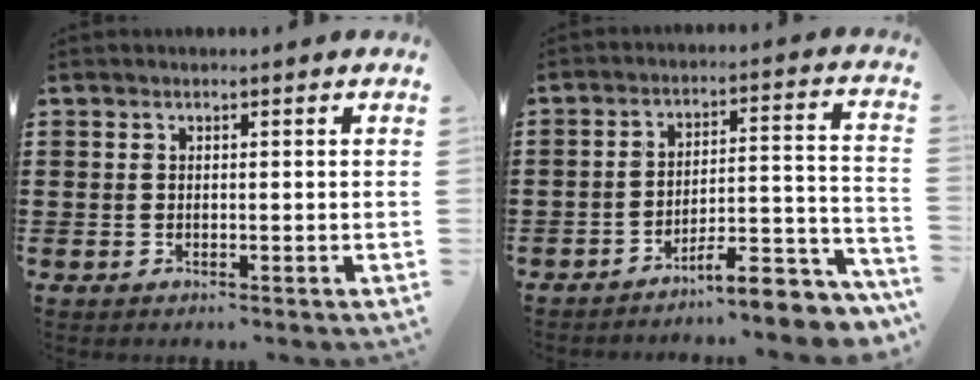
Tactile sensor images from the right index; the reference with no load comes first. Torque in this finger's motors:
{"motor_torque": [1.17, 0.96, 0.47, 0.04]}